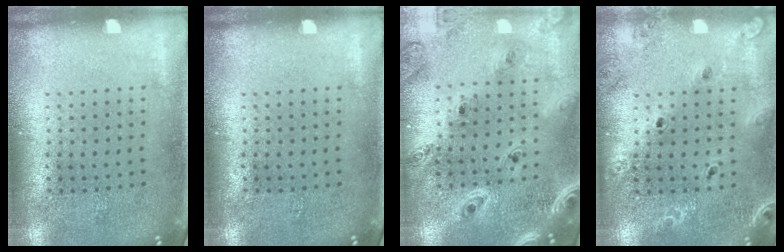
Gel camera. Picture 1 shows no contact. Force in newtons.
{"total": 0.0}
{"total": 1.6, "press": 1.6, "slide": 0.3}
{"total": 1.7, "press": 1.7, "slide": 0.4}